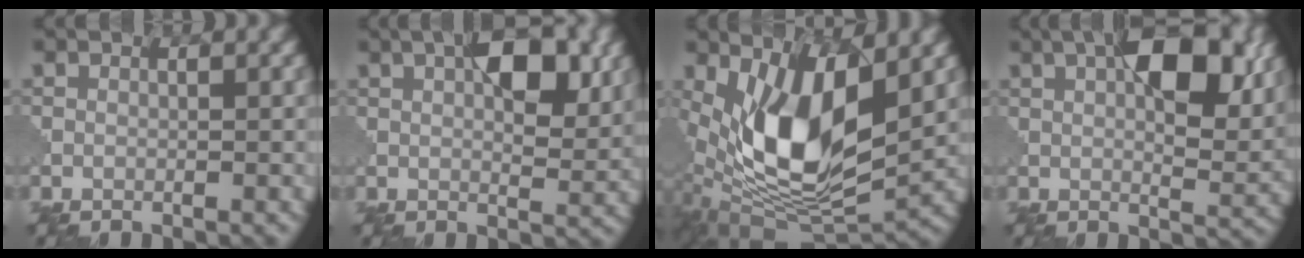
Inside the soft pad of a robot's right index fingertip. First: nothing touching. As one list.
[{"total": 6.7, "force": [2.6, 2.7, 5.6], "torque": [-0.076, 0.001, 0.042]}, {"total": 11.4, "force": [2.0, 5.2, 9.9], "torque": [-0.193, -0.019, 0.041]}, {"total": 10.0, "force": [3.9, 4.0, 8.2], "torque": [-0.111, 0.004, 0.056]}]